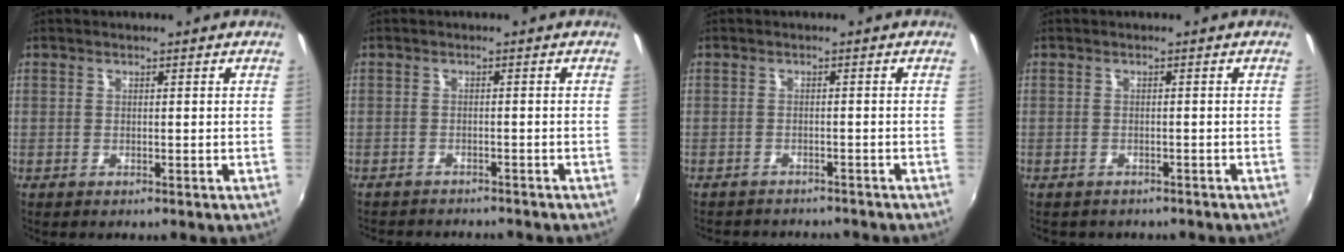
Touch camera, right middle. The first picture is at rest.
{"total": 6.1, "force": [-5.8, 1.2, 1.8], "torque": [-0.047, -0.012, -0.084]}
{"total": 6.5, "force": [-6.0, 1.7, 1.8], "torque": [-0.048, -0.012, -0.084]}
{"total": 2.9, "force": [-2.4, 1.4, 0.8], "torque": [-0.020, -0.011, -0.031]}